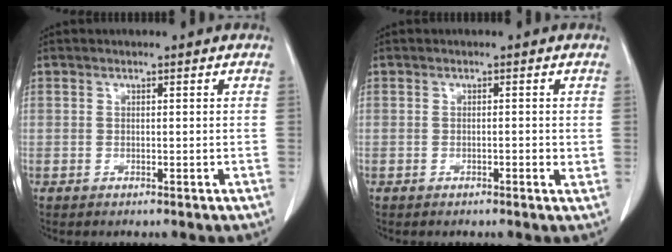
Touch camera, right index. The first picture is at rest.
{"total": 1.1, "force": [-0.1, 0.4, 1.0], "torque": [-0.013, 0.001, 0.000]}